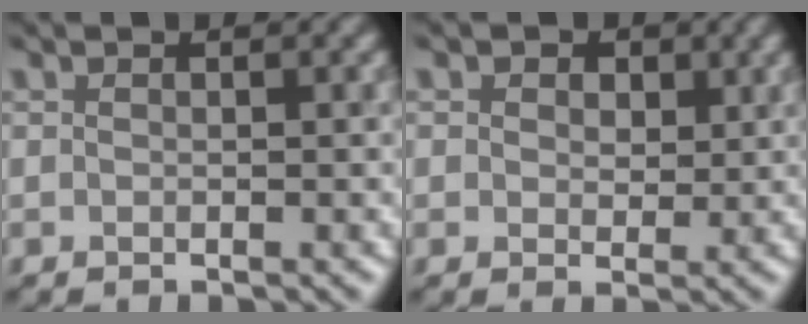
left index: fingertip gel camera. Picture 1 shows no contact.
{"total": 3.1, "force": [1.4, 2.2, 1.6], "torque": [-0.026, 0.001, 0.004]}